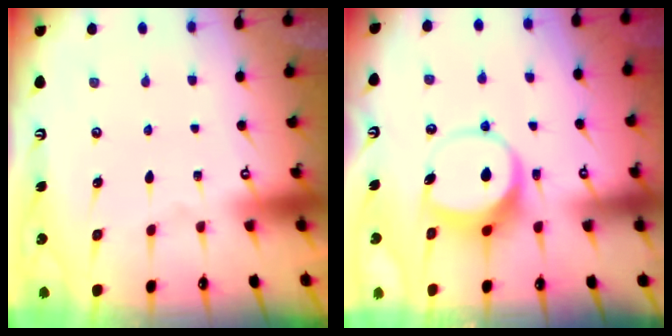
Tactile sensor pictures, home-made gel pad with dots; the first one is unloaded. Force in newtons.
{"total": 9.4, "press": 9.3, "slide": 1.4}